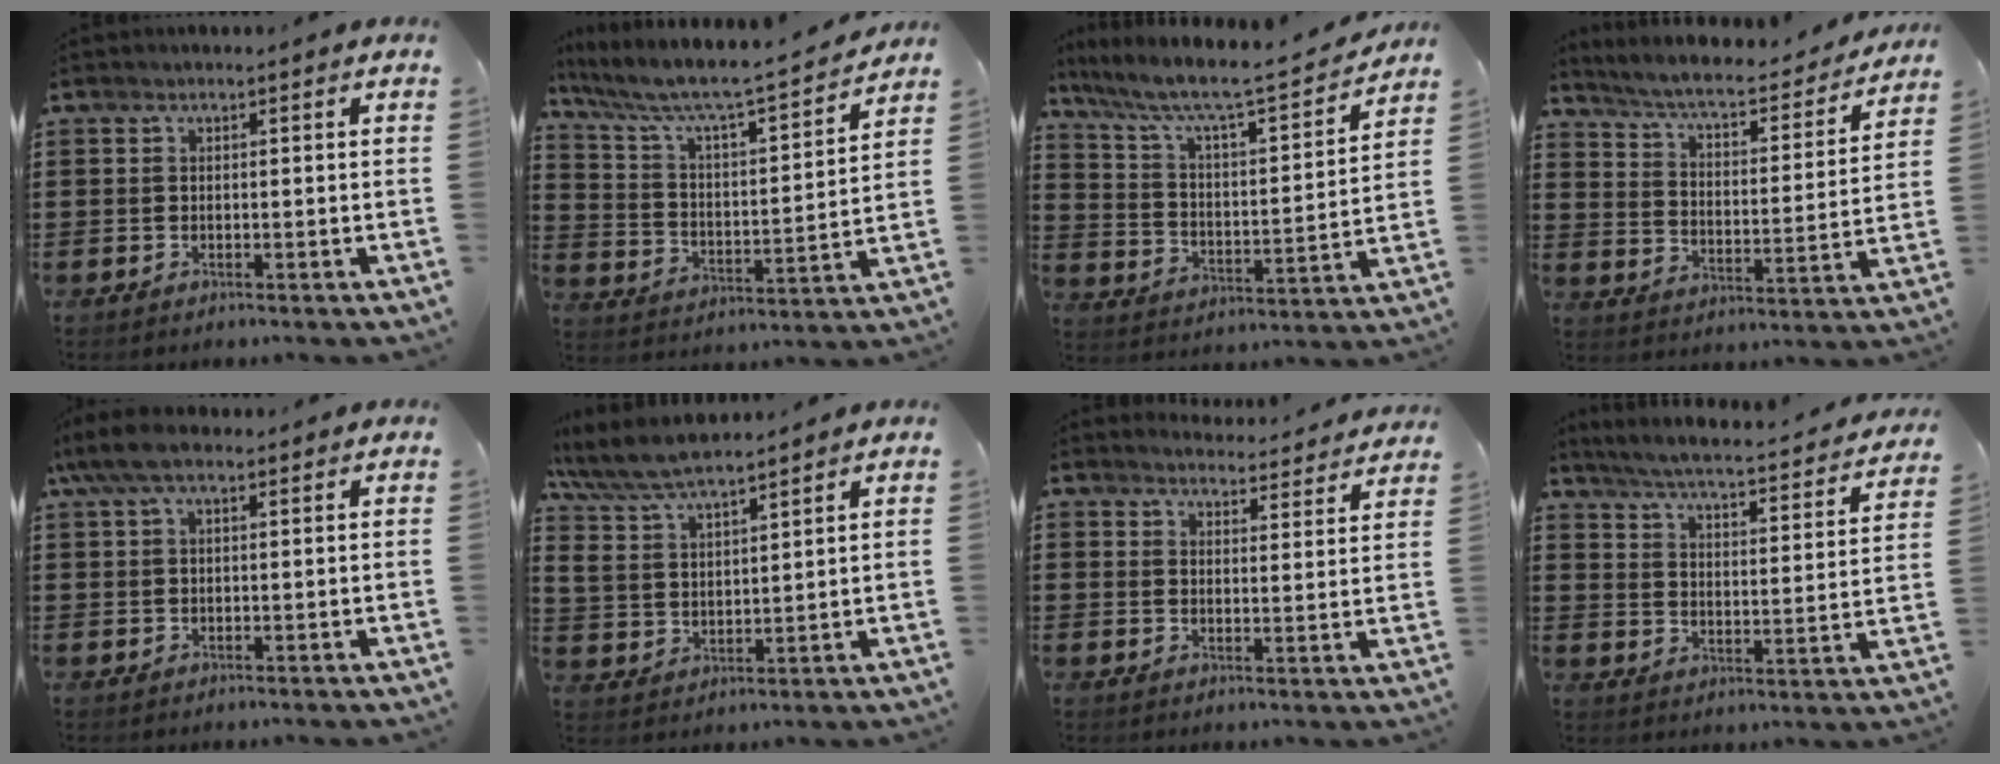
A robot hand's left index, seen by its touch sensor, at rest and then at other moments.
{"total": 5.9, "force": [5.1, 0.6, 3.0], "torque": [-0.084, -0.046, 0.076]}
{"total": 6.4, "force": [5.1, 1.0, 3.8], "torque": [-0.099, -0.043, 0.076]}
{"total": 5.4, "force": [4.8, 0.3, 2.4], "torque": [-0.069, -0.034, 0.074]}
{"total": 5.0, "force": [2.4, 1.9, 4.0], "torque": [-0.095, 0.005, 0.041]}
{"total": 6.7, "force": [6.1, 1.4, 2.3], "torque": [-0.069, -0.023, 0.110]}
{"total": 3.9, "force": [3.9, 0.0, 0.2], "torque": [-0.010, -0.026, 0.067]}
{"total": 4.3, "force": [3.9, -0.3, 1.6], "torque": [-0.054, -0.036, 0.057]}